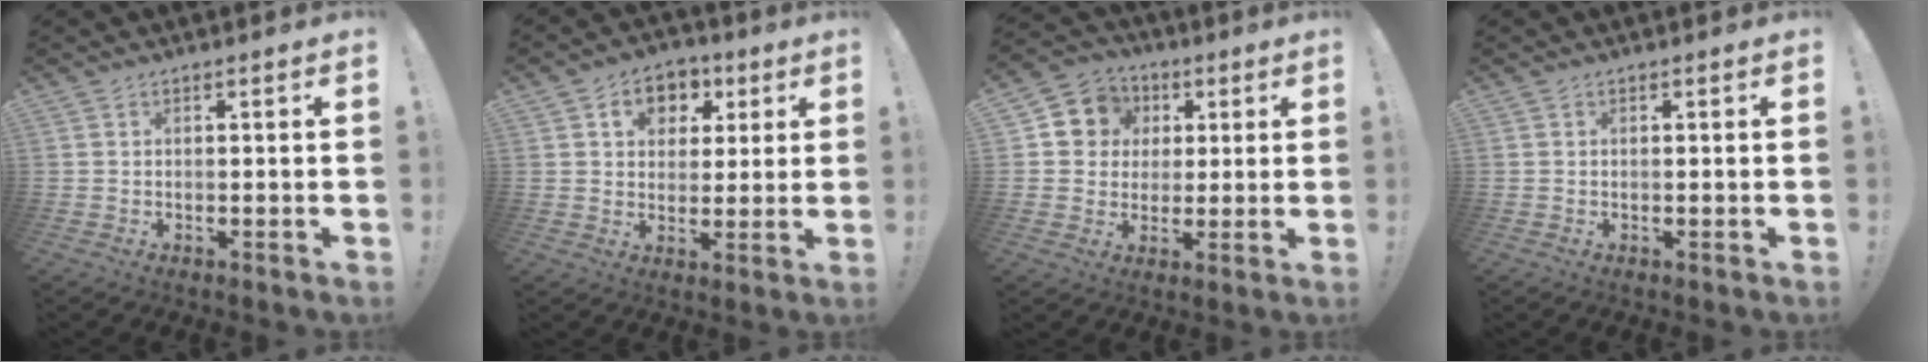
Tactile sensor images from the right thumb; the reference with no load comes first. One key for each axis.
{"total": 8.8, "fx": 2.9, "fy": 7.4, "fz": 3.8, "tx": -0.054, "ty": -0.005, "tz": 0.057}
{"total": 9.0, "fx": 1.8, "fy": 8.6, "fz": 2.3, "tx": -0.034, "ty": -0.001, "tz": 0.042}
{"total": 0.0}